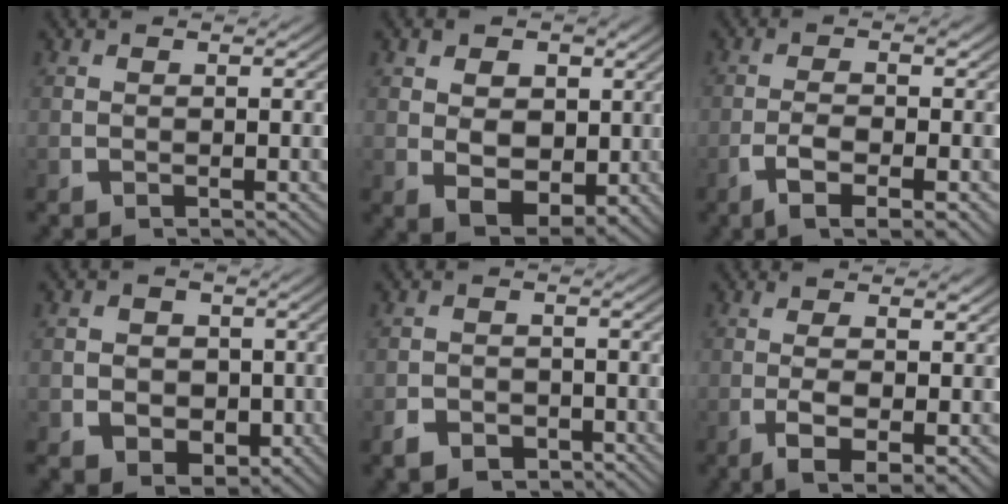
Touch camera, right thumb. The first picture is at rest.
{"total": 7.8, "force": [1.0, 5.9, 5.0], "torque": [-0.106, -0.043, 0.029]}
{"total": 5.1, "force": [-2.1, 1.9, 4.3], "torque": [-0.092, -0.016, -0.028]}
{"total": 6.2, "force": [-0.5, 5.0, 3.5], "torque": [-0.062, -0.031, 0.004]}
{"total": 2.6, "force": [-2.0, 1.5, 0.7], "torque": [-0.007, -0.011, -0.034]}
{"total": 5.6, "force": [-1.5, 2.6, 4.8], "torque": [-0.103, -0.029, -0.010]}